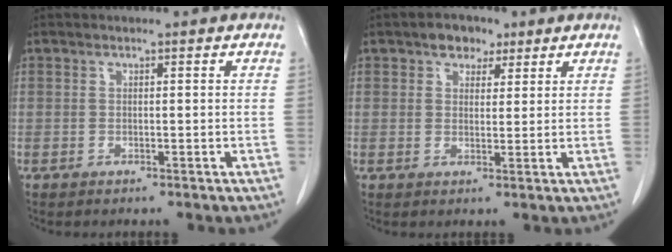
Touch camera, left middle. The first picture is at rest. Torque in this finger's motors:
{"motor_torque": [0.55, -0.46, -0.01, 0.02]}